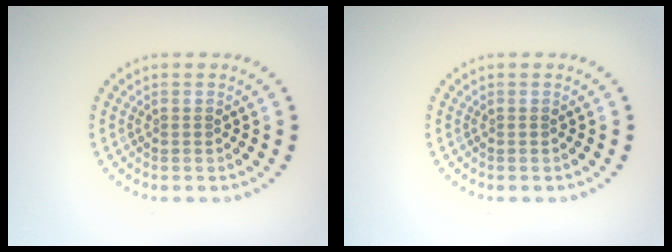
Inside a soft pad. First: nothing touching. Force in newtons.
{"total": 0.0}